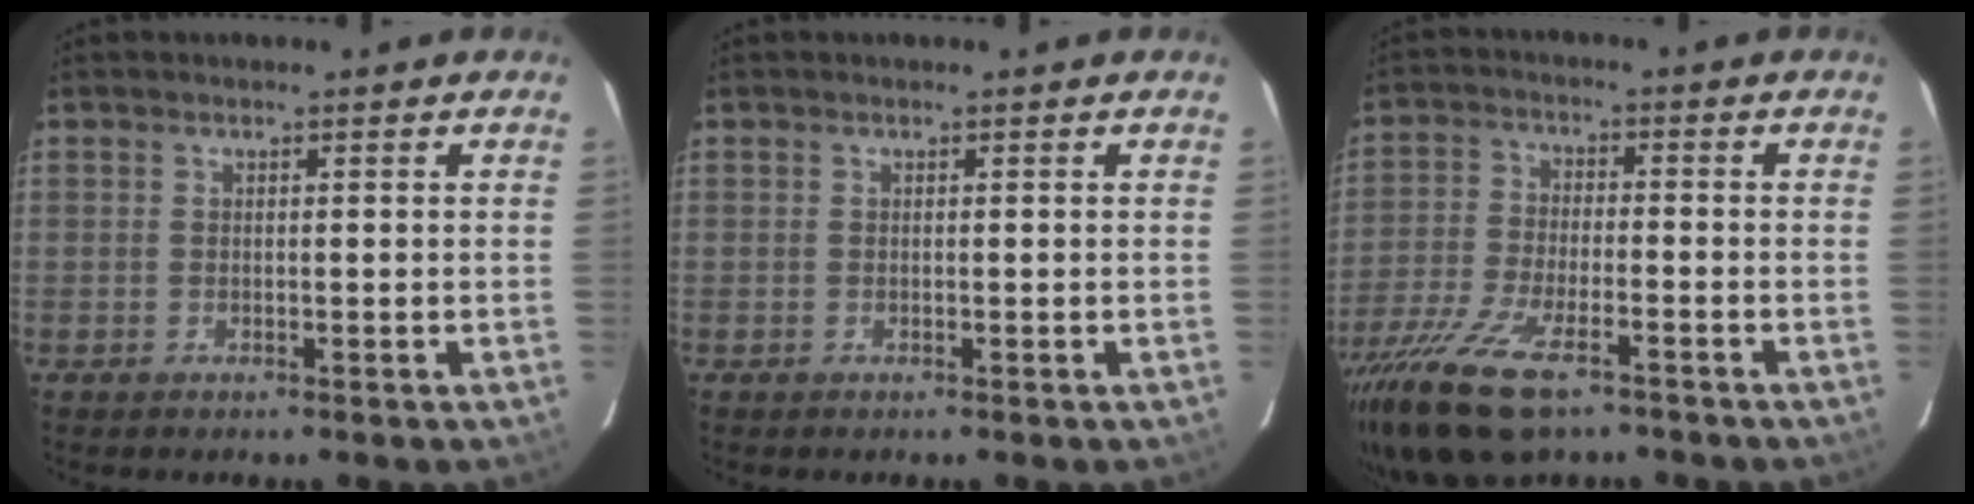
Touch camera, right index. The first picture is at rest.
{"total": 0.0}
{"total": 16.2, "force": [-10.9, 5.9, 10.5], "torque": [-0.237, -0.046, -0.203]}